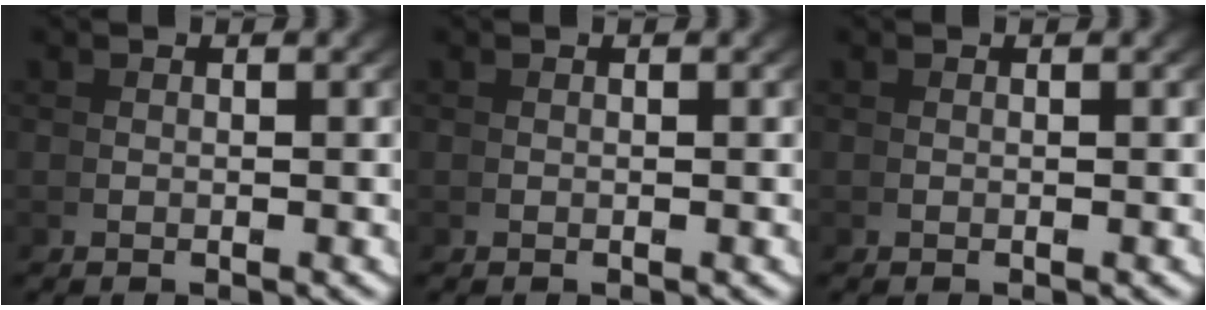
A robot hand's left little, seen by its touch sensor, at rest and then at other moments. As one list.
[{"total": 0.0}, {"total": 0.0}]